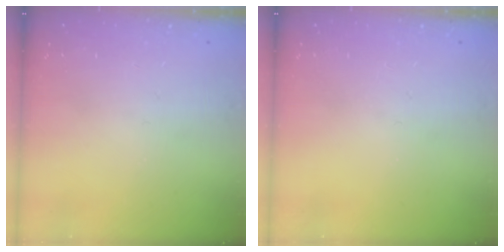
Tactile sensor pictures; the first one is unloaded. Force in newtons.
{"total": 0.0}